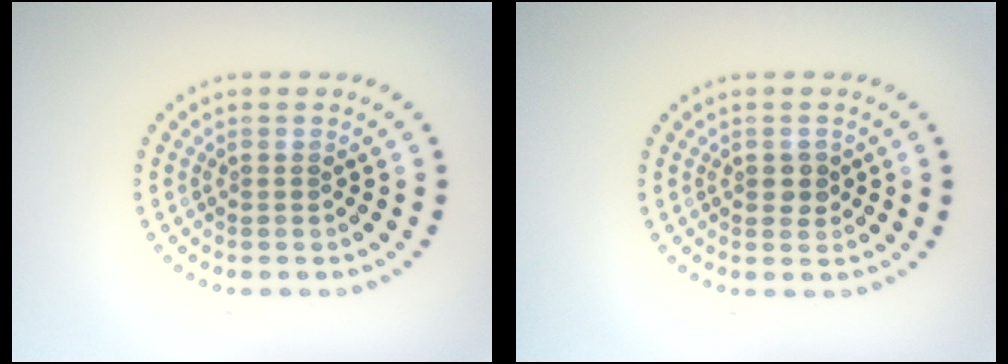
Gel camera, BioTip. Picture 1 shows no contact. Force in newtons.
{"total": 1.4, "press": 1.4, "slide": 0.2}